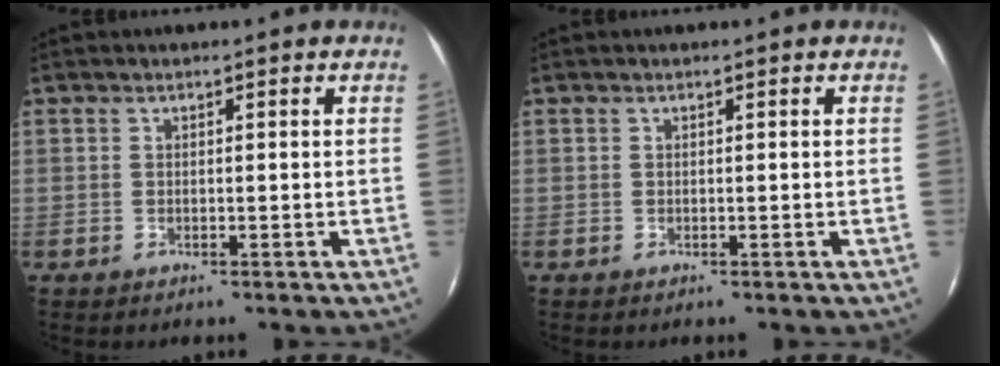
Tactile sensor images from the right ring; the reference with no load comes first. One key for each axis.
{"total": 0.0}